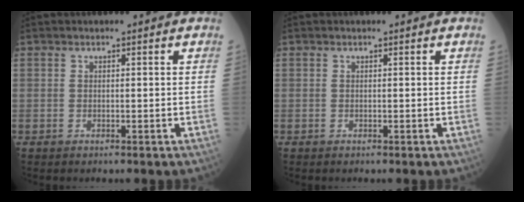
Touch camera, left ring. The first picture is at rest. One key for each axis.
{"total": 0.0}